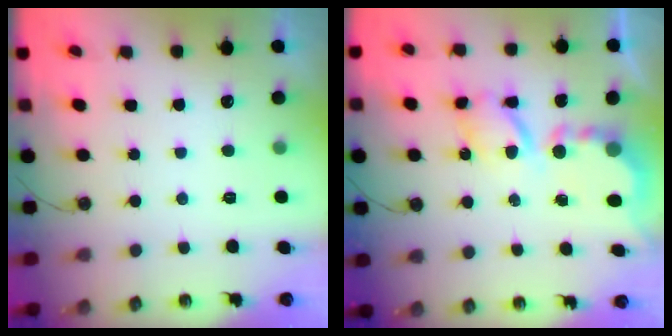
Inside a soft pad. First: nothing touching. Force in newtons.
{"total": 7.9, "press": 7.8, "slide": 0.6}